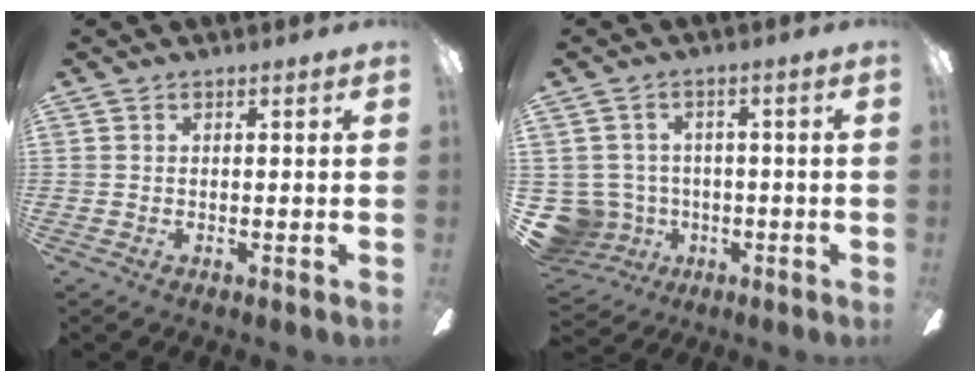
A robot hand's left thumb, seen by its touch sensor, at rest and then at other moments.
{"total": 8.2, "force": [-1.4, 7.8, 1.9], "torque": [-0.095, 0.005, -0.023]}